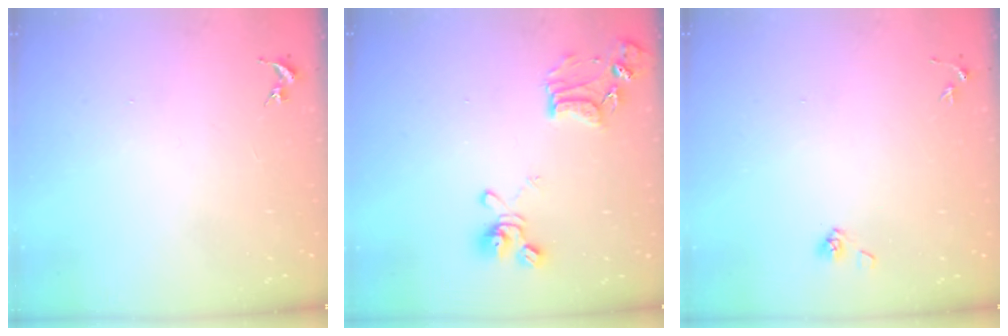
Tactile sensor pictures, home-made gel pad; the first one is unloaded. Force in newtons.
{"total": 14.6, "press": 14.6, "slide": 1.4}
{"total": 3.8, "press": 3.4, "slide": 1.7}